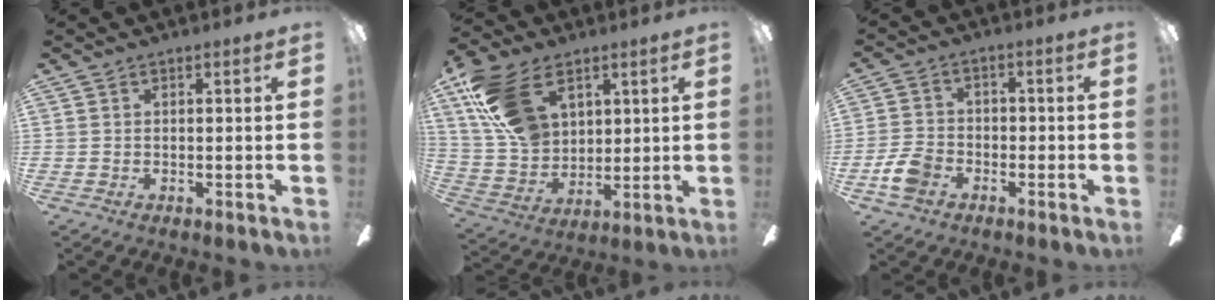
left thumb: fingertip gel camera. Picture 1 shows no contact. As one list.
[{"total": 17.8, "force": [8.8, 11.4, 10.4], "torque": [-0.221, -0.012, 0.172]}, {"total": 7.0, "force": [-3.3, 4.9, 3.8], "torque": [-0.089, 0.016, -0.062]}]